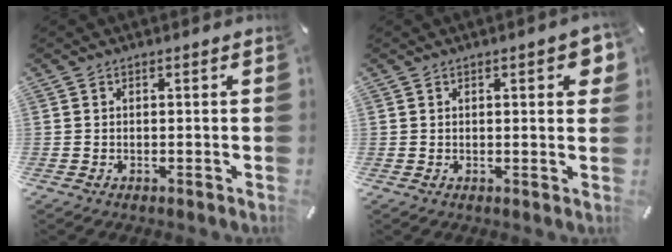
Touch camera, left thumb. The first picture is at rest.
{"total": 4.4, "force": [1.7, 1.4, 3.8], "torque": [-0.052, -0.003, 0.023]}